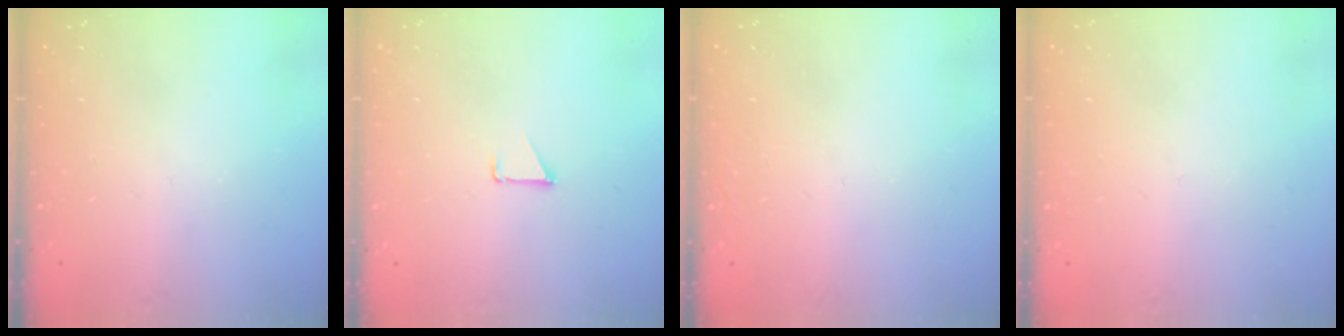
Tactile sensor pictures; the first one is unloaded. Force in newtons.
{"total": 0.9, "press": 0.9, "slide": 0.1}
{"total": 1.5, "press": 1.5, "slide": 0.1}
{"total": 2.6, "press": 2.6, "slide": 0.2}